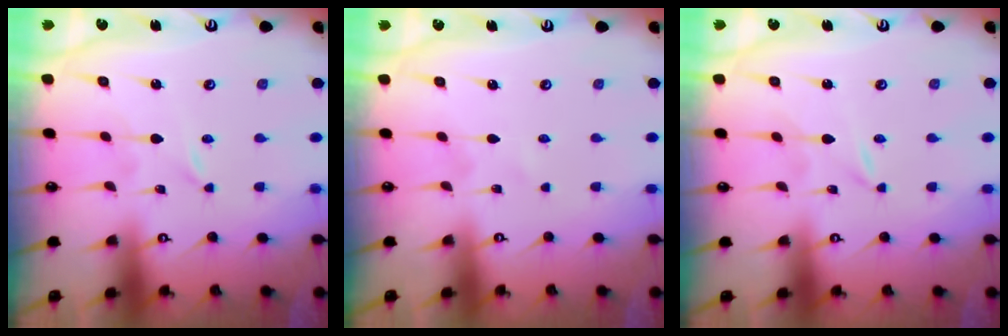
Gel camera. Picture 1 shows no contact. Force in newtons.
{"total": 0.0}
{"total": 0.0}